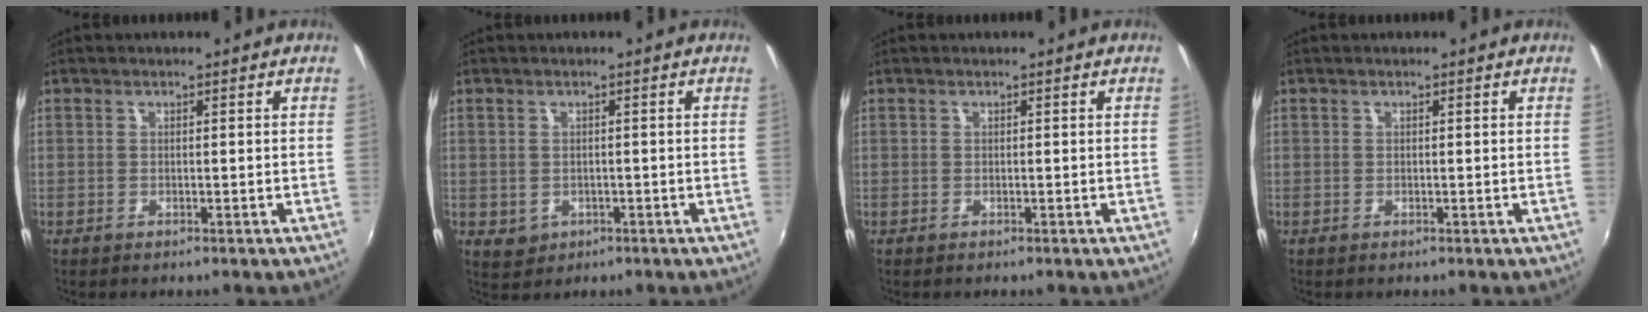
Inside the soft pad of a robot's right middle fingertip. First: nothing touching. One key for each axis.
{"total": 2.6, "fx": -0.4, "fy": 2.3, "fz": 1.1, "tx": -0.021, "ty": 0.000, "tz": 0.001}
{"total": 0.0}
{"total": 0.0}